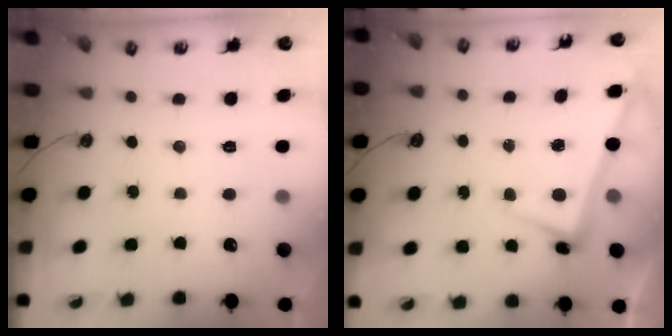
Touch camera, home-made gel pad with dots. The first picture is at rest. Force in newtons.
{"total": 2.6, "press": 2.5, "slide": 0.7}